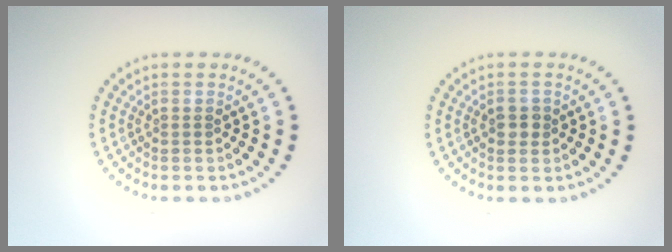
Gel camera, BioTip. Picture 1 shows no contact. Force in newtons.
{"total": 1.4, "press": 1.4, "slide": 0.2}